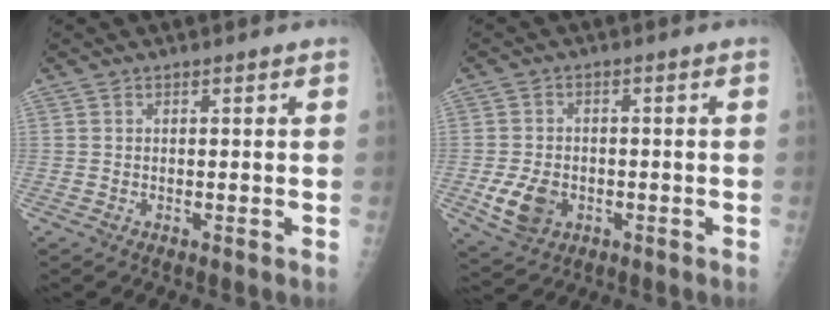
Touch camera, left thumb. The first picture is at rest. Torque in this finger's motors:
{"motor_torque": [-0.80, 0.88, 0.17, -0.18, 0.21]}